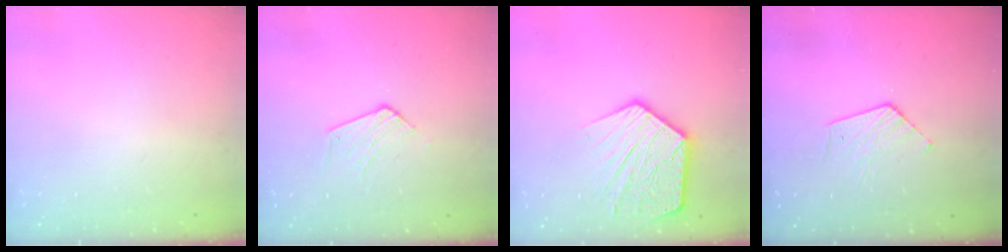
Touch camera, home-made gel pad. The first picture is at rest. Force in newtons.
{"total": 4.8, "press": 4.8, "slide": 0.4}
{"total": 16.2, "press": 16.1, "slide": 1.4}
{"total": 6.1, "press": 6.1, "slide": 0.3}